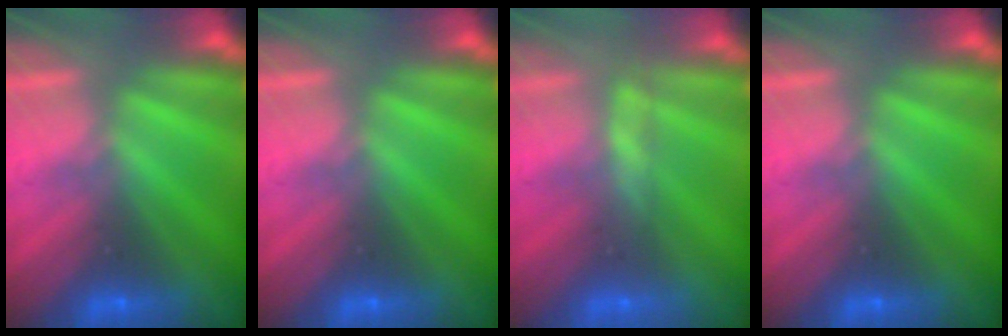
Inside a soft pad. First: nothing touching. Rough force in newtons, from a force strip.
{"total": 0.0}
{"total": 2.7}
{"total": 0.0}